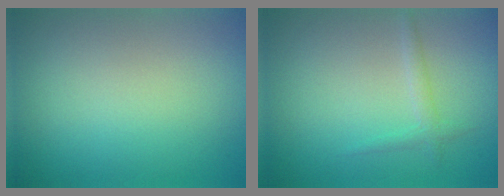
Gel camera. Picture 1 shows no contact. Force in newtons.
{"total": 1.2, "press": 1.2, "slide": 0.1}